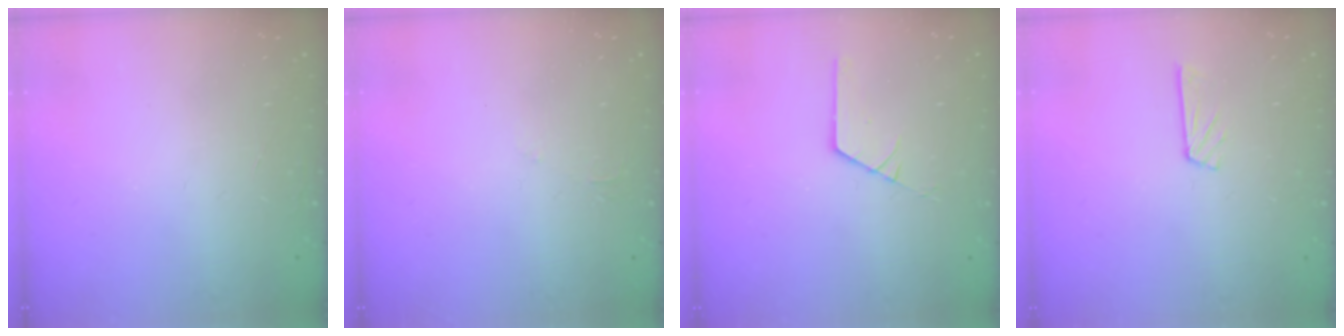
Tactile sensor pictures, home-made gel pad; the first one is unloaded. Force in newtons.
{"total": 2.3, "press": 2.3, "slide": 0.4}
{"total": 1.3, "press": 1.3, "slide": 0.1}
{"total": 5.1, "press": 5.0, "slide": 0.5}